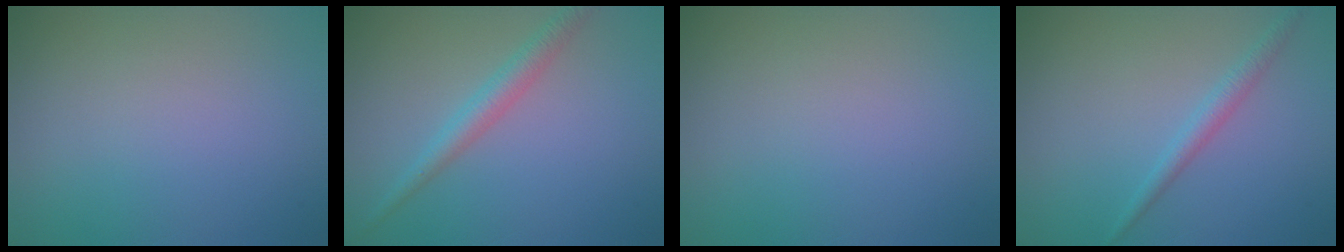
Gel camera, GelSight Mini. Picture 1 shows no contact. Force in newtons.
{"total": 2.5, "press": 2.5, "slide": 0.1}
{"total": 0.0}
{"total": 1.6, "press": 1.6, "slide": 0.1}